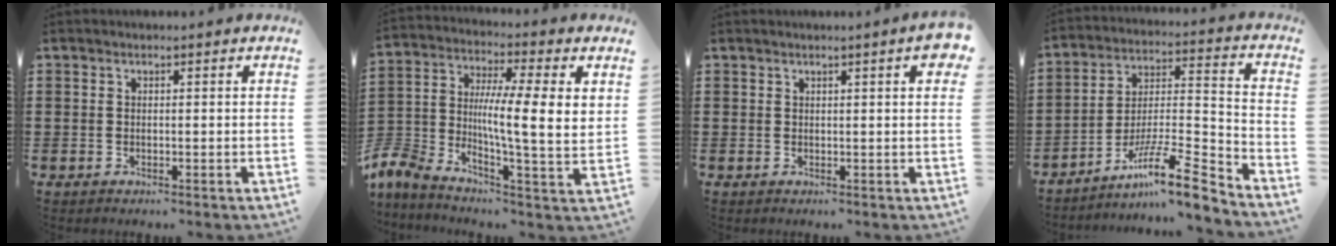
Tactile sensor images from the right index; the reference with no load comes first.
{"total": 8.9, "force": [2.3, 2.5, 8.2], "torque": [-0.158, -0.023, 0.039]}
{"total": 2.4, "force": [1.1, 0.1, 2.1], "torque": [-0.034, -0.002, 0.017]}
{"total": 11.9, "force": [-9.0, 1.6, 7.6], "torque": [-0.124, 0.015, -0.171]}